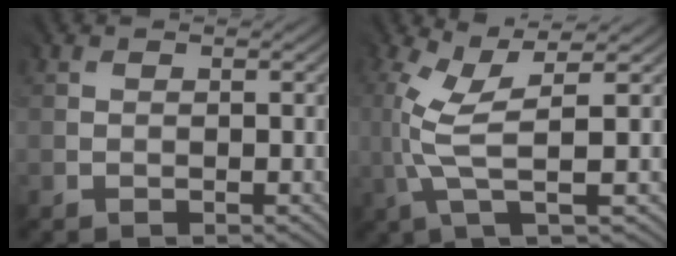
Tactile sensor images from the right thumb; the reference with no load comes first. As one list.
[{"total": 5.5, "force": [0.3, 0.9, 5.4], "torque": [-0.127, 0.009, 0.008]}]